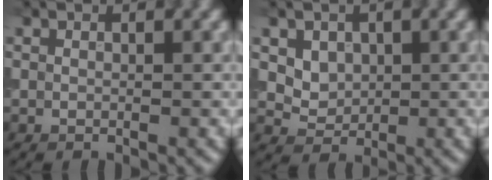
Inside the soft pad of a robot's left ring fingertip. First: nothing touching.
{"total": 2.9, "force": [1.2, 2.3, 1.4], "torque": [-0.033, -0.007, 0.043]}